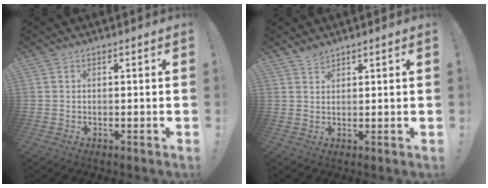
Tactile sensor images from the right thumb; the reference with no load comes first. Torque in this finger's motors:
{"motor_torque": [-0.47, 0.19, 0.25, 0.47, -0.03]}